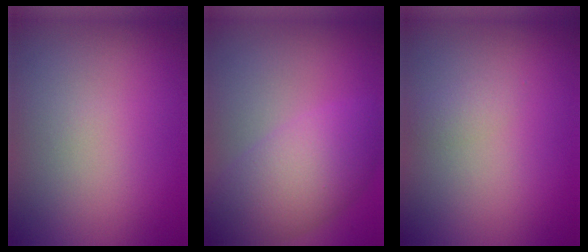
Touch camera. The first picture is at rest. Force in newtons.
{"total": 6.1, "press": 6.1, "slide": 0.3}
{"total": 0.8, "press": 0.8, "slide": 0.0}